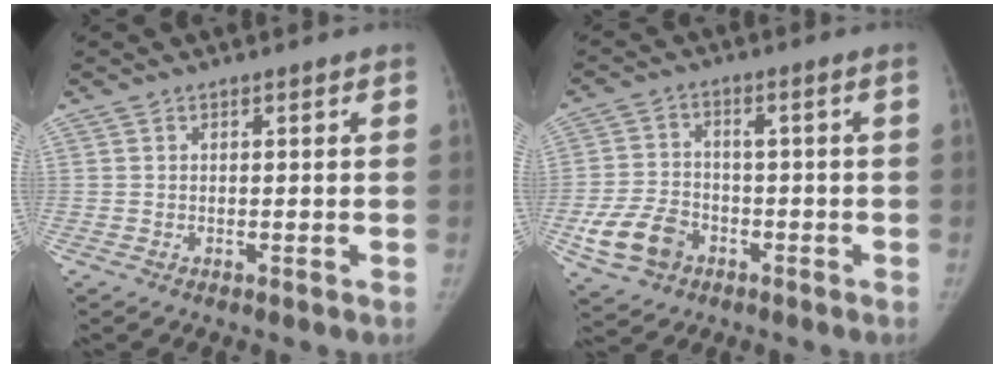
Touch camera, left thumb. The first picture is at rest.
{"total": 8.8, "force": [-3.6, 6.6, 4.6], "torque": [-0.082, 0.021, -0.059]}